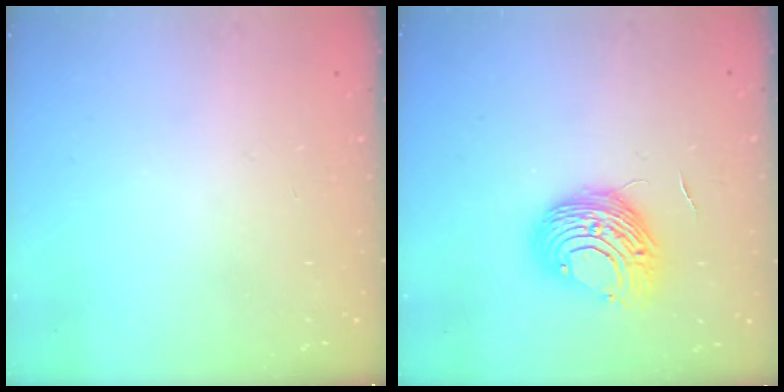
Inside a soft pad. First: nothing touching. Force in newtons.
{"total": 11.0, "press": 11.0, "slide": 0.2}